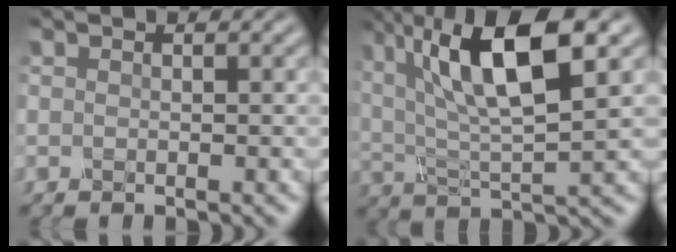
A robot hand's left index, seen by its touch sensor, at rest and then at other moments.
{"total": 10.8, "force": [4.3, 3.3, 9.4], "torque": [-0.172, 0.006, 0.072]}